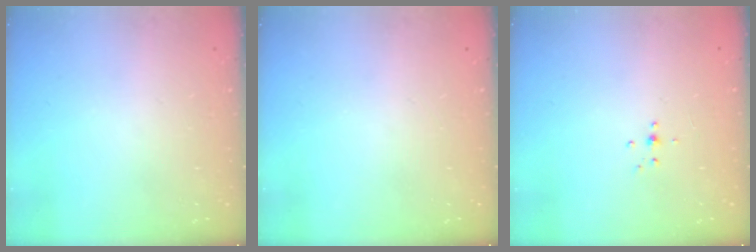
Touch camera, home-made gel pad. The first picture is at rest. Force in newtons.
{"total": 0.0}
{"total": 3.6, "press": 3.5, "slide": 0.6}